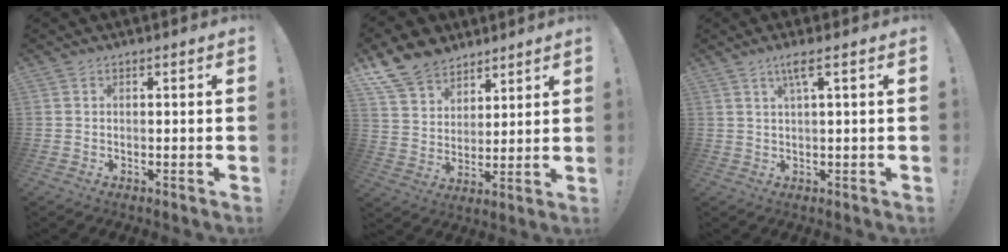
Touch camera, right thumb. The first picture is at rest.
{"total": 12.7, "force": [9.6, 7.8, 3.2], "torque": [-0.061, -0.069, 0.188]}
{"total": 4.3, "force": [1.9, 0.0, 3.8], "torque": [-0.075, 0.001, 0.027]}